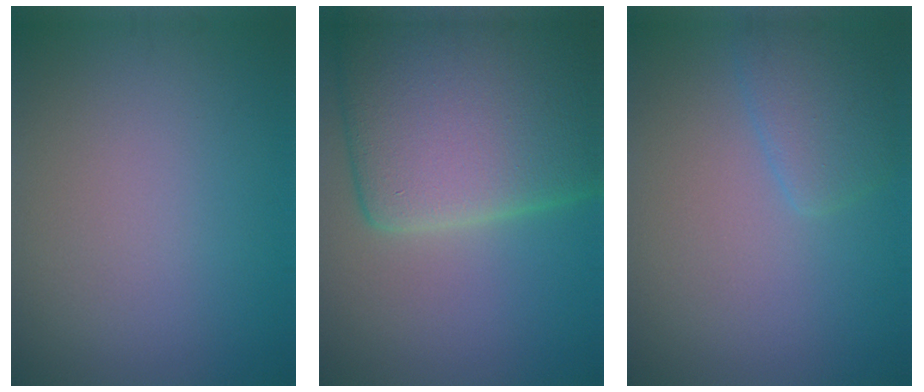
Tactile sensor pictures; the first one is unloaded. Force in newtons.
{"total": 16.2, "press": 16.1, "slide": 1.5}
{"total": 2.6, "press": 2.6, "slide": 0.2}